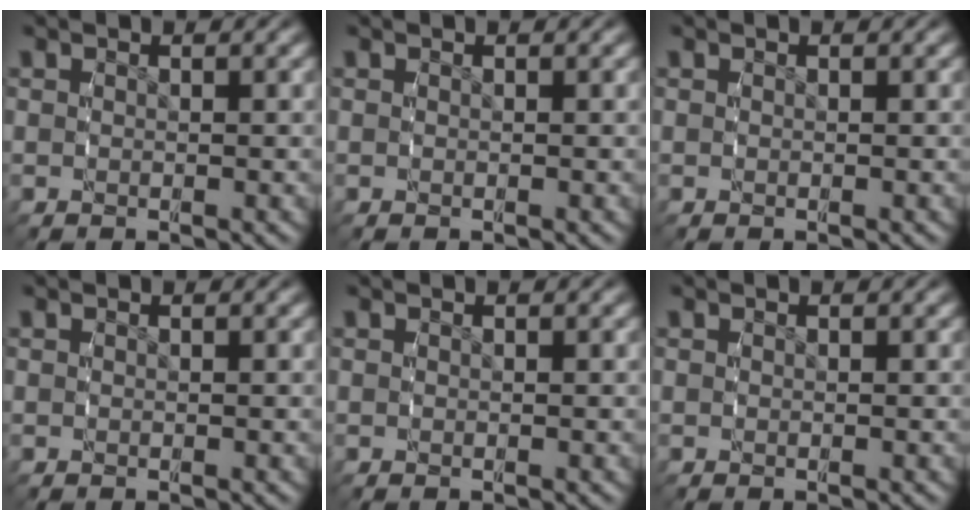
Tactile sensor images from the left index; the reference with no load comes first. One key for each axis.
{"total": 0.0}
{"total": 0.0}
{"total": 0.0}
{"total": 0.0}
{"total": 0.0}